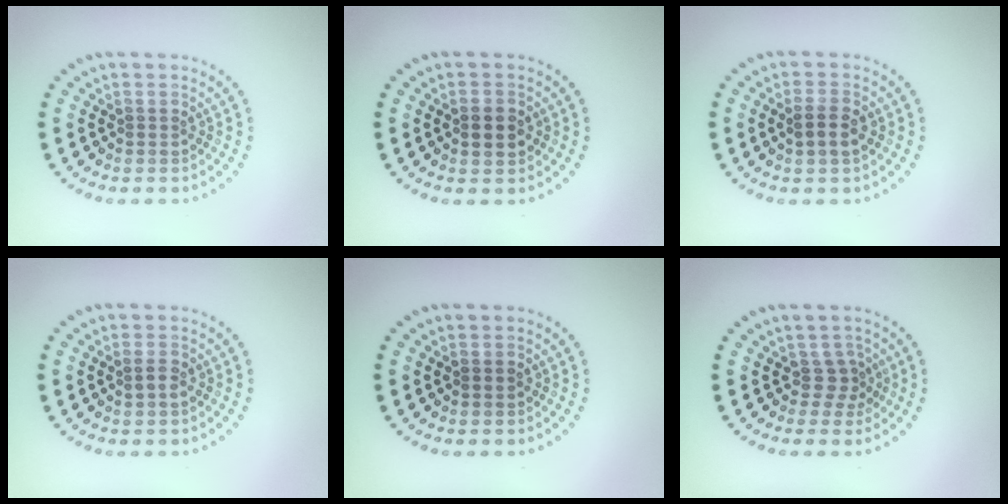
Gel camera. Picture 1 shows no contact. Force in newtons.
{"total": 2.5, "press": 2.5, "slide": 0.2}
{"total": 2.2, "press": 2.1, "slide": 0.5}
{"total": 1.1, "press": 1.1, "slide": 0.2}
{"total": 0.8, "press": 0.8, "slide": 0.1}
{"total": 1.9, "press": 1.3, "slide": 1.4}